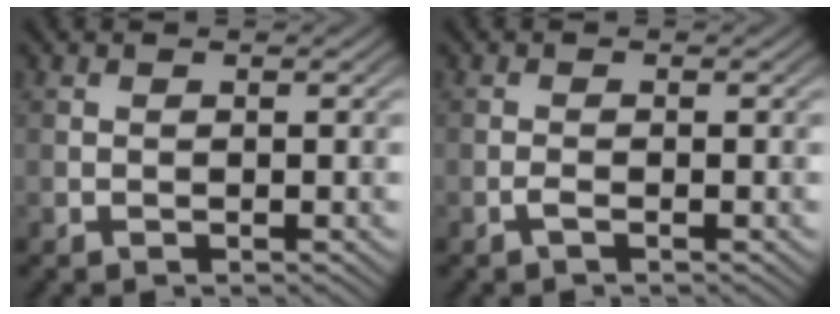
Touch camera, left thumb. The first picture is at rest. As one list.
[{"total": 0.8, "force": [-0.5, 0.1, 0.6], "torque": [-0.013, 0.002, -0.012]}]